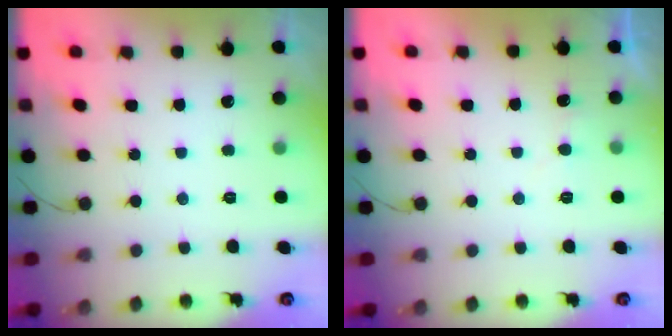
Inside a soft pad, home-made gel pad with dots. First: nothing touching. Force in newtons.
{"total": 5.1, "press": 5.1, "slide": 0.4}